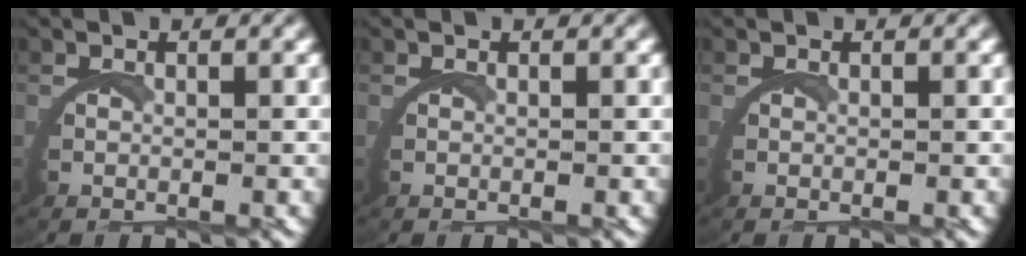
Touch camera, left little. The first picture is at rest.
{"total": 0.0}
{"total": 0.0}